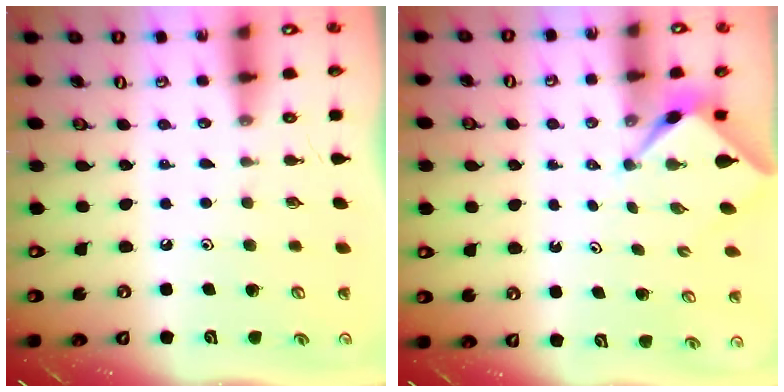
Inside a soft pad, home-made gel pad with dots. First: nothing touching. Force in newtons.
{"total": 2.2, "press": 2.2, "slide": 0.3}